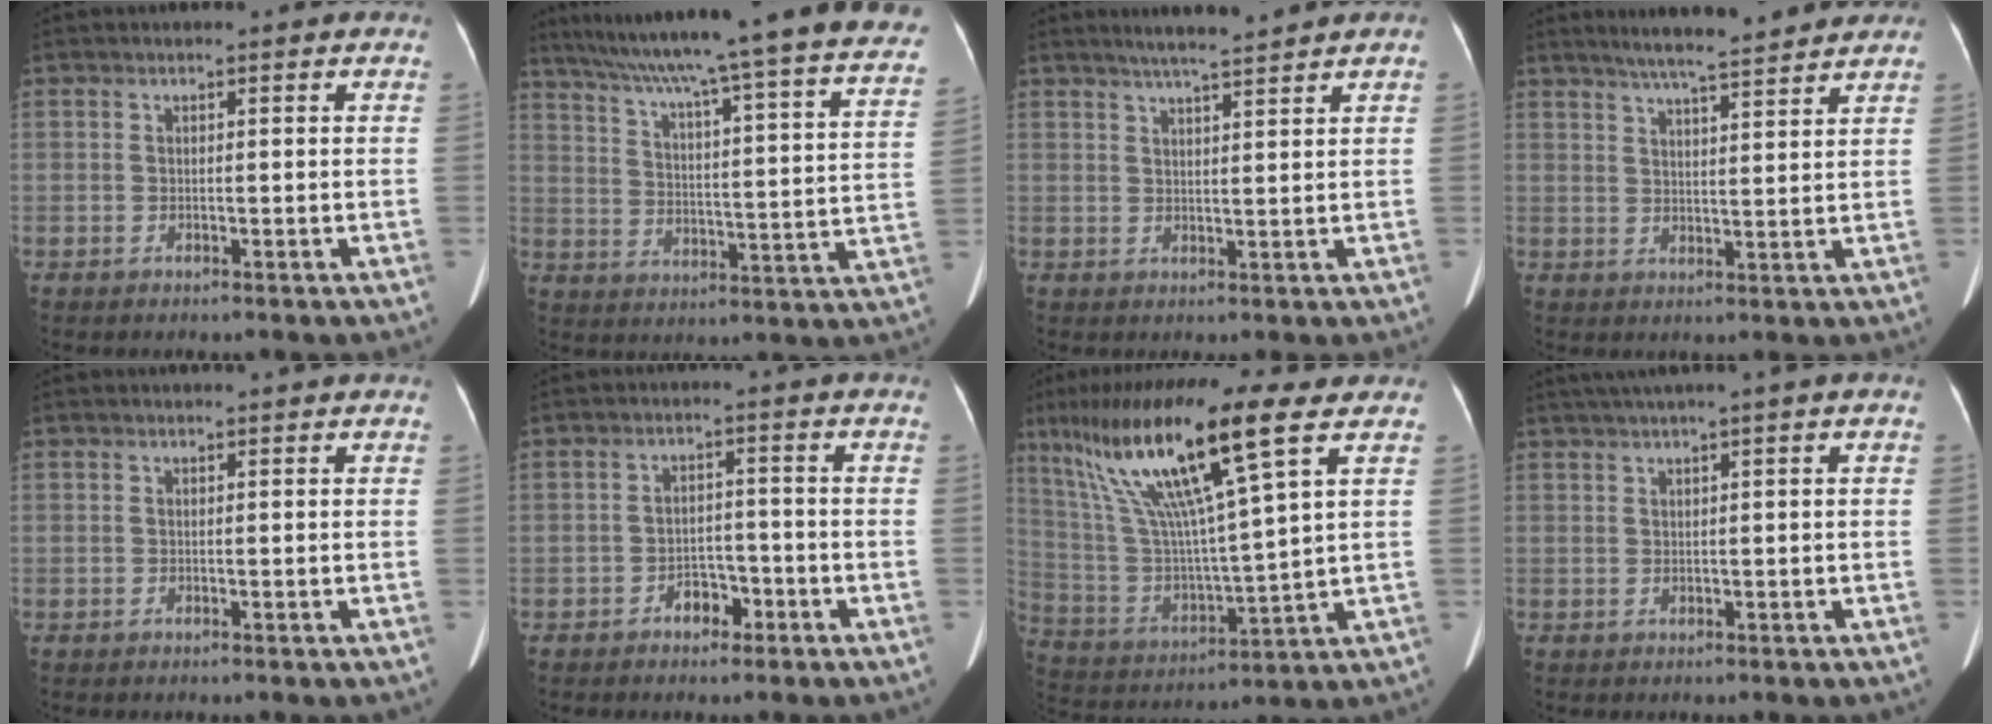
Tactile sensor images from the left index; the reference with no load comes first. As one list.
[{"total": 34.5, "force": [30.4, 0.6, 16.2], "torque": [-0.229, -0.076, 0.382]}, {"total": 4.7, "force": [4.0, -0.8, 2.3], "torque": [-0.040, 0.005, 0.069]}, {"total": 9.7, "force": [8.5, 0.1, 4.7], "torque": [-0.075, 0.015, 0.119]}, {"total": 0.0}, {"total": 3.1, "force": [-2.0, 1.9, 1.4], "torque": [-0.021, 0.009, -0.029]}, {"total": 19.4, "force": [10.2, 0.5, 16.5], "torque": [-0.333, 0.019, 0.186]}, {"total": 3.4, "force": [1.8, -0.6, 2.9], "torque": [-0.057, 0.015, 0.036]}]